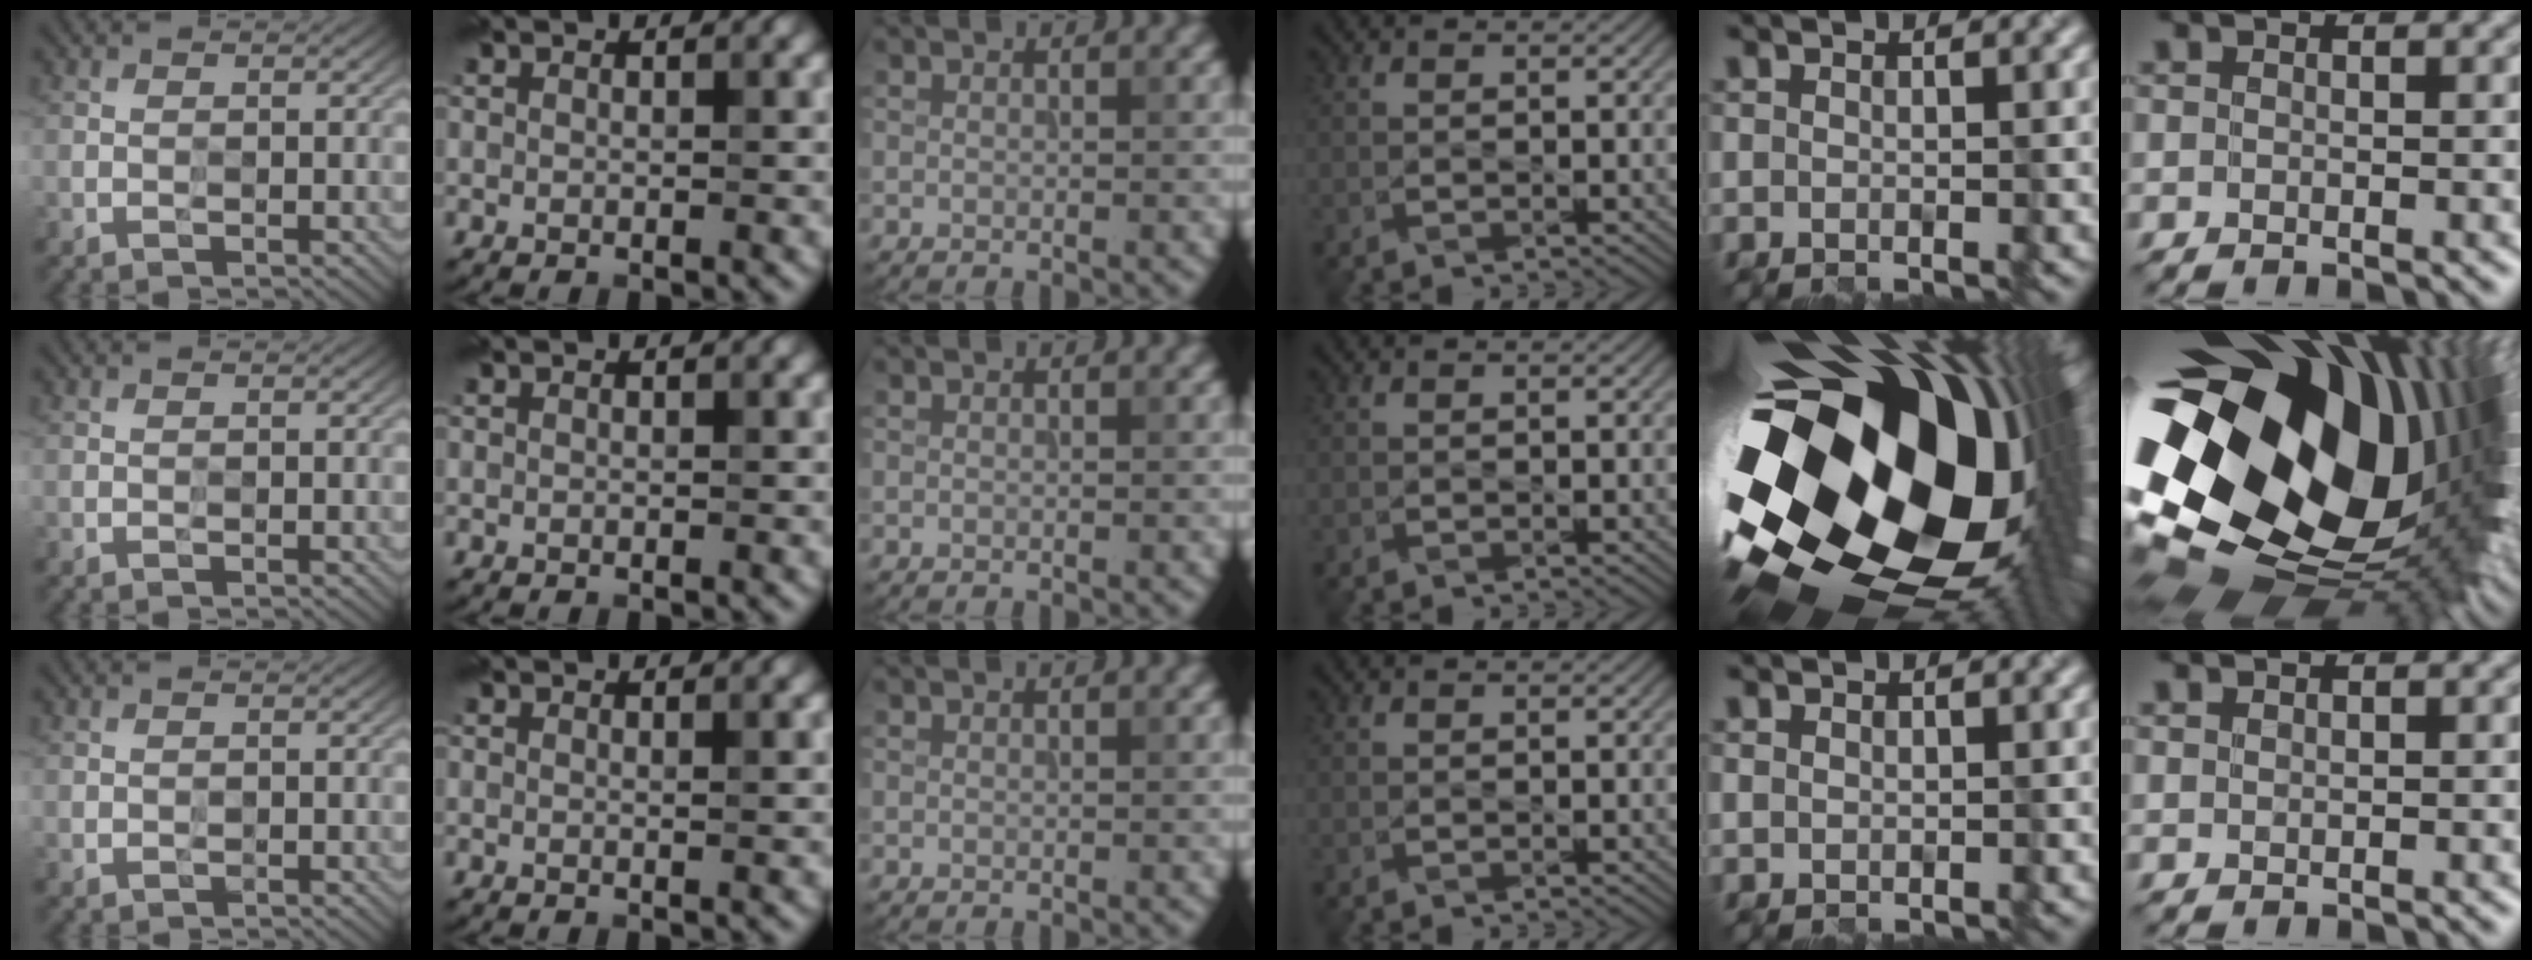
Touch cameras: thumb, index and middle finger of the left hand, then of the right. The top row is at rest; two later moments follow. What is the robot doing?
{"motion": "wipe", "object": "plastic plate"}